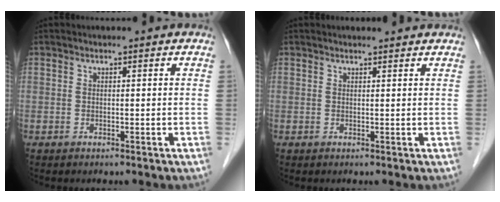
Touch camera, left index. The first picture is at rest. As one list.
[{"total": 4.5, "force": [4.4, 0.8, 0.9], "torque": [-0.010, 0.014, 0.049]}]